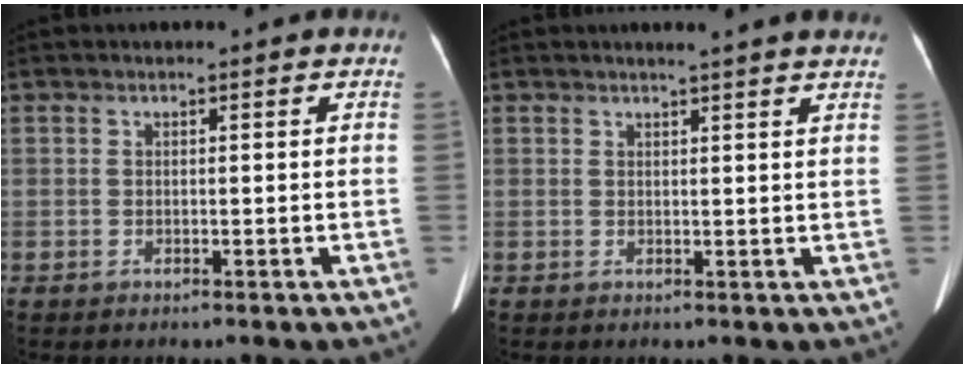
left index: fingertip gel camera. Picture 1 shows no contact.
{"total": 6.7, "force": [6.0, -0.1, 3.0], "torque": [-0.041, 0.012, 0.057]}